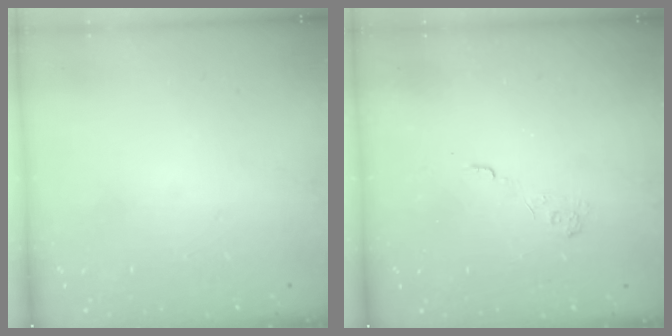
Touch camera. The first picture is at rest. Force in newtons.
{"total": 2.7, "press": 2.3, "slide": 1.4}